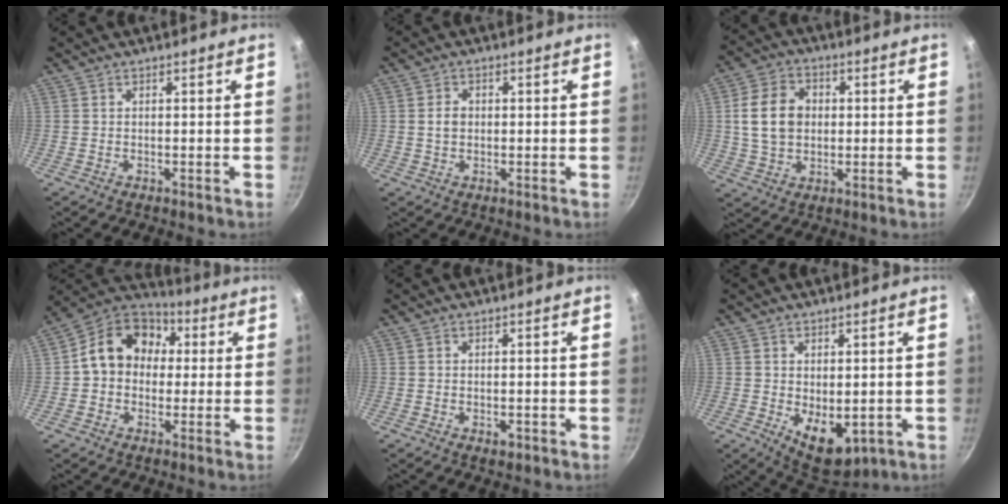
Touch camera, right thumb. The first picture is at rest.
{"total": 2.8, "force": [0.2, 2.1, 1.8], "torque": [-0.023, 0.006, 0.001]}
{"total": 10.9, "force": [1.2, 8.3, 6.9], "torque": [-0.107, 0.012, 0.016]}
{"total": 14.0, "force": [2.0, 11.3, 8.0], "torque": [-0.095, 0.033, 0.013]}
{"total": 1.6, "force": [-0.6, 1.0, 1.2], "torque": [-0.017, 0.000, -0.010]}
{"total": 8.3, "force": [-1.1, 5.1, 6.5], "torque": [-0.074, -0.016, 0.001]}